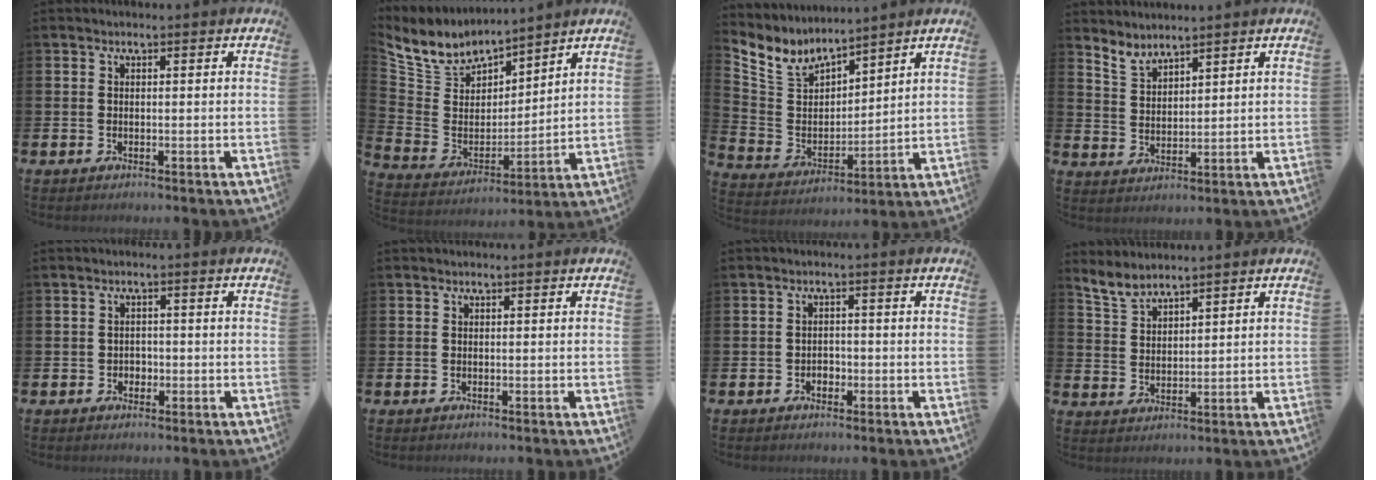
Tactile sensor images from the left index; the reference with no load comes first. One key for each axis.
{"total": 7.1, "fx": 6.6, "fy": 2.7, "fz": 0.2, "tx": -0.057, "ty": -0.053, "tz": 0.119}
{"total": 5.8, "fx": 5.3, "fy": 2.2, "fz": 0.8, "tx": -0.056, "ty": -0.035, "tz": 0.094}
{"total": 3.7, "fx": 3.7, "fy": 0.3, "fz": 0.1, "tx": -0.018, "ty": -0.021, "tz": 0.070}
{"total": 1.5, "fx": -0.5, "fy": 1.4, "fz": 0.4, "tx": 0.001, "ty": 0.000, "tz": -0.016}
{"total": 0.0}
{"total": 1.6, "fx": -0.7, "fy": 1.3, "fz": 0.6, "tx": -0.003, "ty": -0.002, "tz": -0.020}
{"total": 4.2, "fx": 4.1, "fy": 0.7, "fz": 0.7, "tx": -0.031, "ty": -0.016, "tz": 0.075}